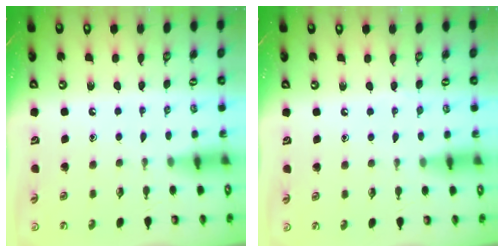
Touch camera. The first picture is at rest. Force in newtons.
{"total": 4.1, "press": 4.0, "slide": 0.5}